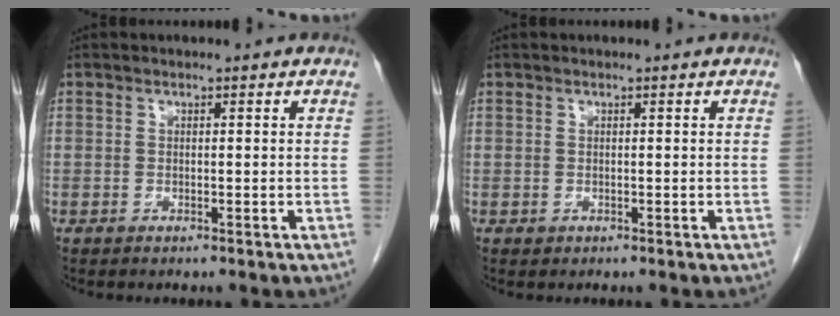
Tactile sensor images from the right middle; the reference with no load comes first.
{"total": 0.0}